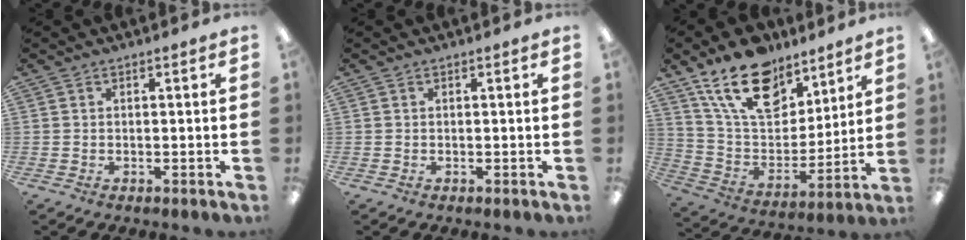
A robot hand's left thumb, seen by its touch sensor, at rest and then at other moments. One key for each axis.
{"total": 0.0}
{"total": 19.2, "fx": 13.4, "fy": 10.2, "fz": 9.2, "tx": -0.179, "ty": -0.068, "tz": 0.245}